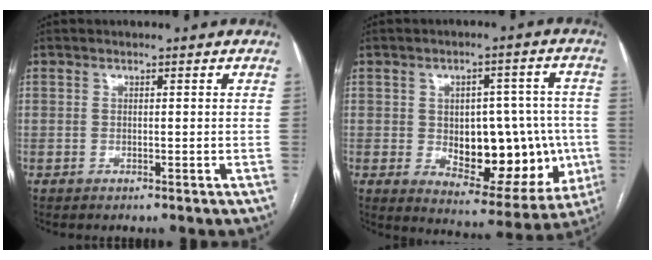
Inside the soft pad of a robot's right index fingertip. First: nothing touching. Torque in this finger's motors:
{"motor_torque": [1.08, -0.17, 0.34, 0.09]}